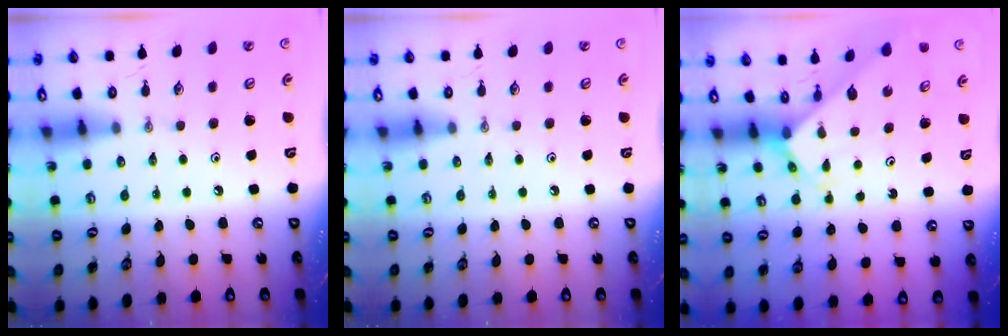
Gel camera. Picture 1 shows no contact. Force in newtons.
{"total": 0.0}
{"total": 2.9, "press": 2.9, "slide": 0.1}